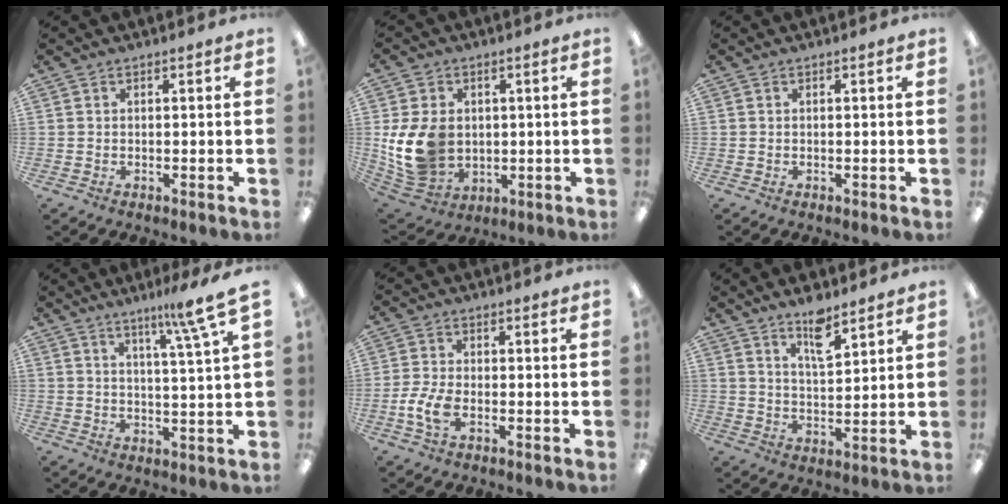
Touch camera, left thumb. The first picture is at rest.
{"total": 13.9, "force": [0.0, 11.1, 8.3], "torque": [-0.196, 0.000, 0.006]}
{"total": 0.0}
{"total": 9.0, "force": [6.3, -0.2, 6.5], "torque": [-0.102, -0.037, 0.097]}
{"total": 5.8, "force": [-2.0, 3.3, 4.2], "torque": [-0.094, 0.004, -0.038]}
{"total": 7.9, "force": [5.9, 2.8, 4.4], "torque": [-0.064, -0.036, 0.100]}